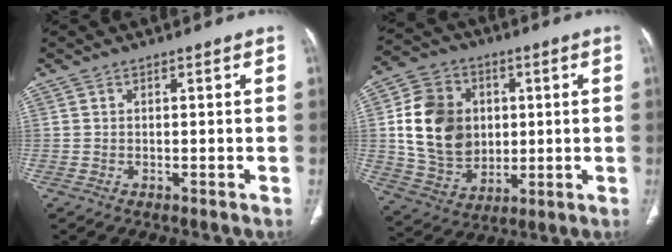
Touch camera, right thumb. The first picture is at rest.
{"total": 16.9, "force": [1.9, 13.6, 9.8], "torque": [-0.151, -0.002, 0.046]}